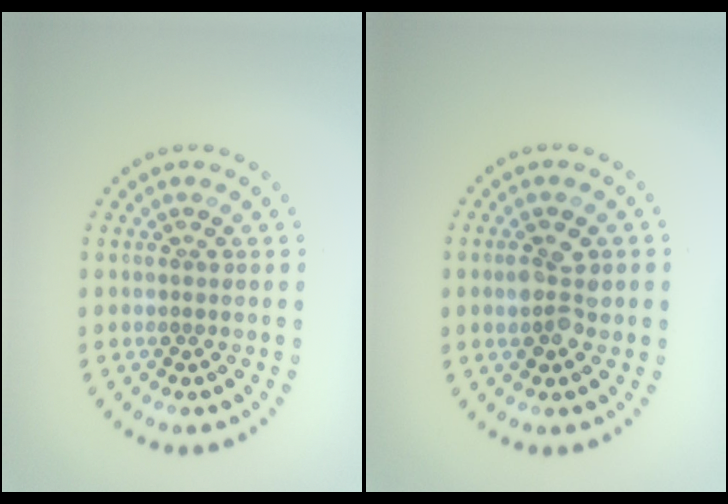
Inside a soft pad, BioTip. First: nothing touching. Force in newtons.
{"total": 2.5, "press": 2.5, "slide": 0.5}